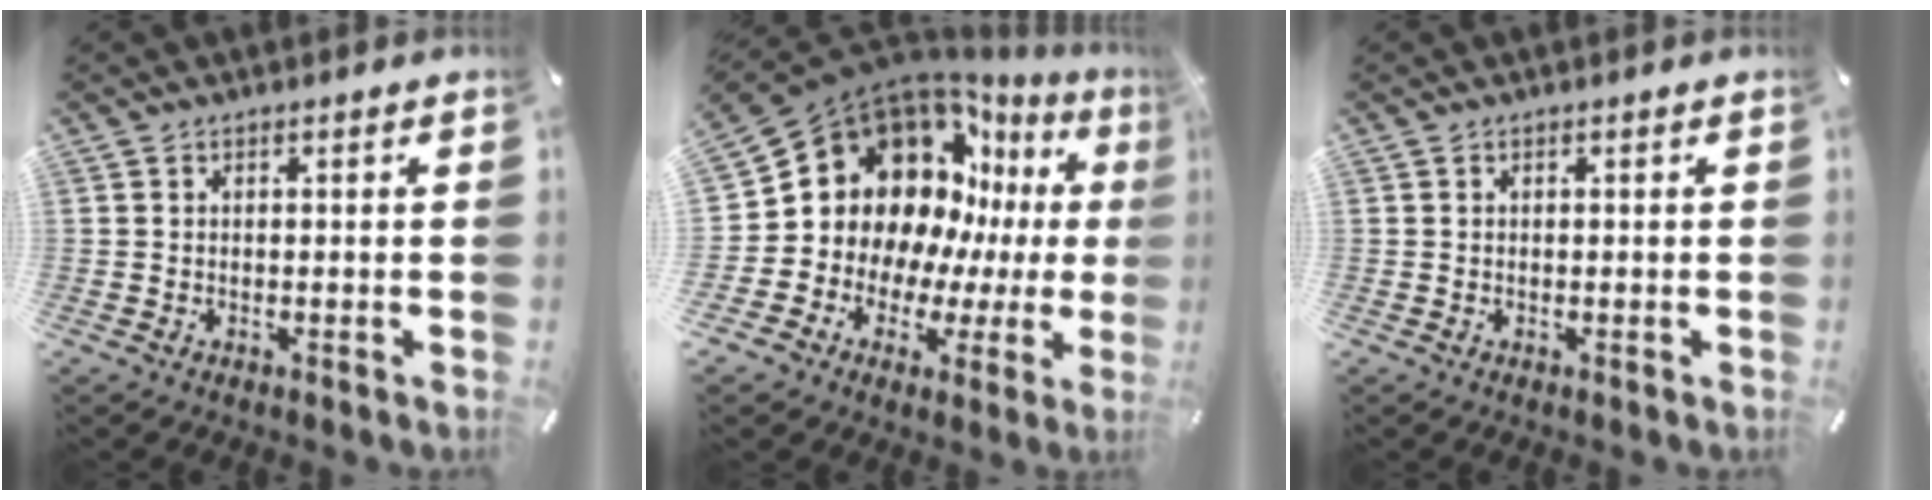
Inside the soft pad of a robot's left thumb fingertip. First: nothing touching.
{"total": 16.9, "force": [5.9, 13.9, 7.4], "torque": [-0.128, -0.072, 0.124]}
{"total": 0.0}